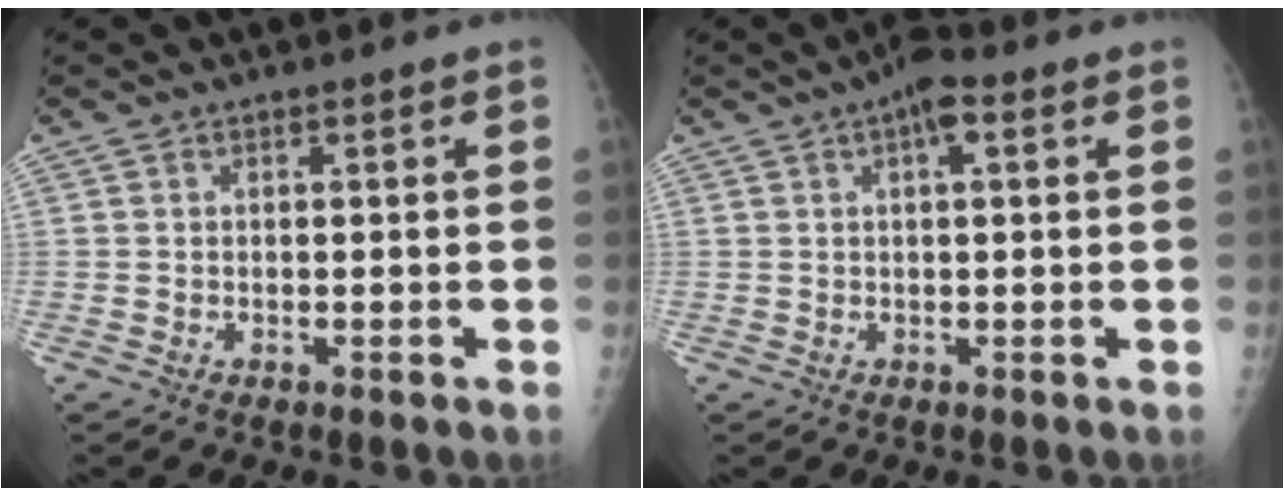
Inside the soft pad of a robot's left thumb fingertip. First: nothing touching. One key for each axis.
{"total": 4.5, "fx": 1.8, "fy": 1.7, "fz": 3.8, "tx": -0.056, "ty": 0.009, "tz": 0.019}